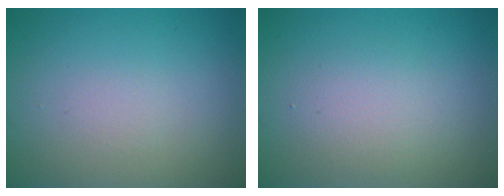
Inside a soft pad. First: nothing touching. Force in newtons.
{"total": 2.4, "press": 2.4, "slide": 0.2}